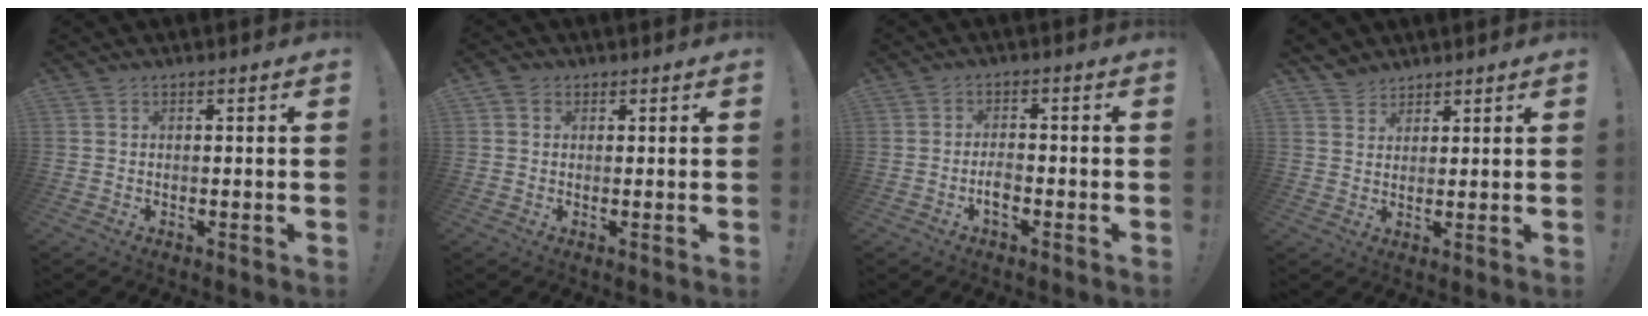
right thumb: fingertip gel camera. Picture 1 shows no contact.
{"total": 1.7, "force": [0.7, 1.5, 0.6], "torque": [-0.010, -0.001, 0.012]}
{"total": 3.6, "force": [-1.9, 2.2, 2.1], "torque": [-0.021, 0.001, -0.035]}
{"total": 4.0, "force": [3.3, 2.3, 0.2], "torque": [-0.007, -0.021, 0.063]}